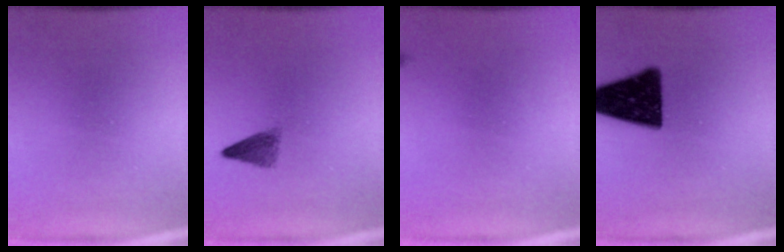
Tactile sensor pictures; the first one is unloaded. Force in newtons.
{"total": 2.5}
{"total": 0.6}
{"total": 15.4}